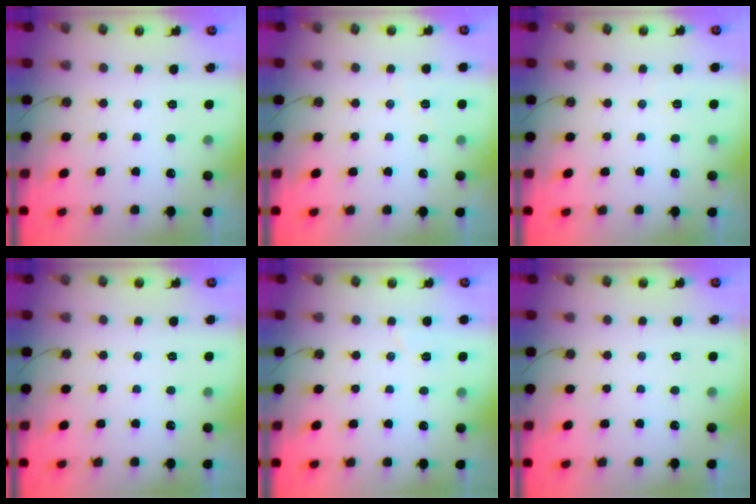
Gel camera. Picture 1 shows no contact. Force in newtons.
{"total": 3.9, "press": 3.6, "slide": 1.5}
{"total": 2.8, "press": 1.5, "slide": 2.3}
{"total": 0.0}
{"total": 4.3, "press": 3.8, "slide": 1.9}
{"total": 0.0}